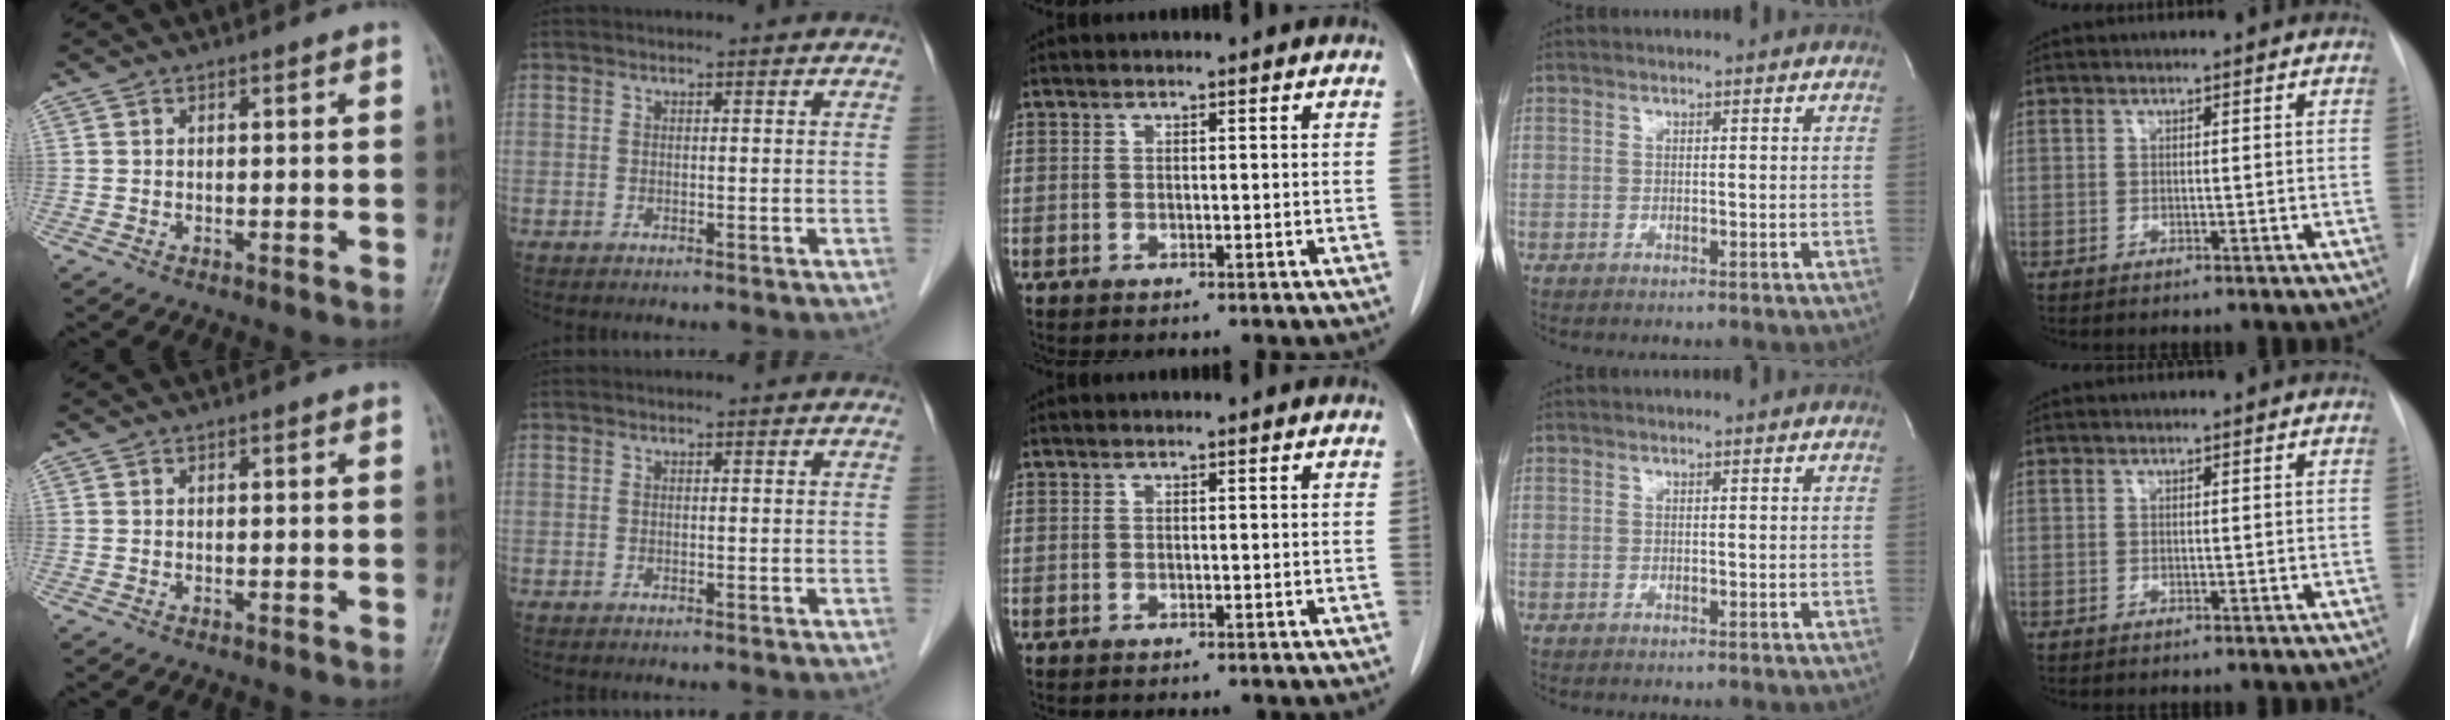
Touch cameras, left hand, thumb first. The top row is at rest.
{}